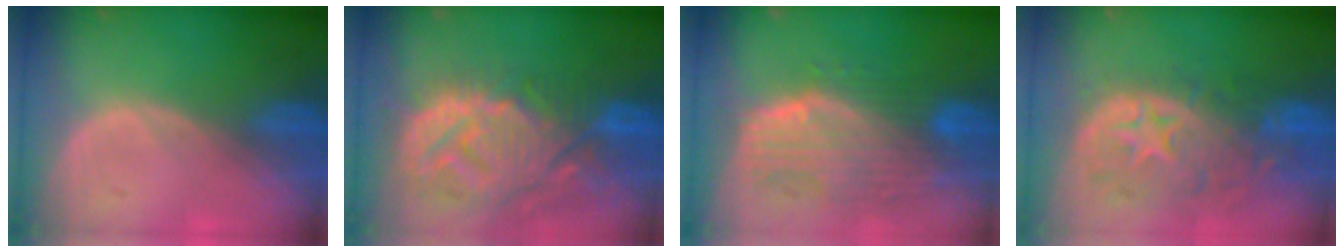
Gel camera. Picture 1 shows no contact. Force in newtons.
{"total": 14.3, "press": 12.3, "slide": 7.4}
{"total": 10.5, "press": 9.1, "slide": 5.3}
{"total": 11.9, "press": 10.1, "slide": 6.3}